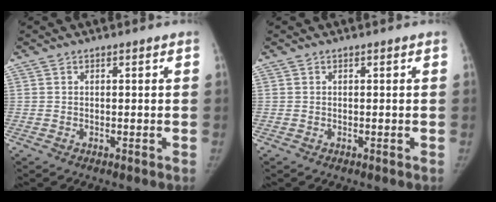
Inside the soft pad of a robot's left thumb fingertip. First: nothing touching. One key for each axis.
{"total": 0.0}